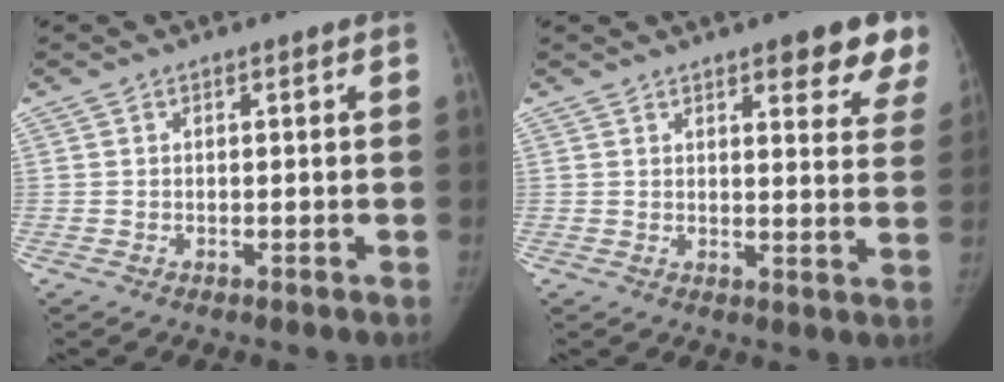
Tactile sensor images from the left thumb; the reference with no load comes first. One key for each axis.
{"total": 10.5, "fx": 7.1, "fy": 3.4, "fz": 6.9, "tx": -0.042, "ty": -0.032, "tz": 0.077}